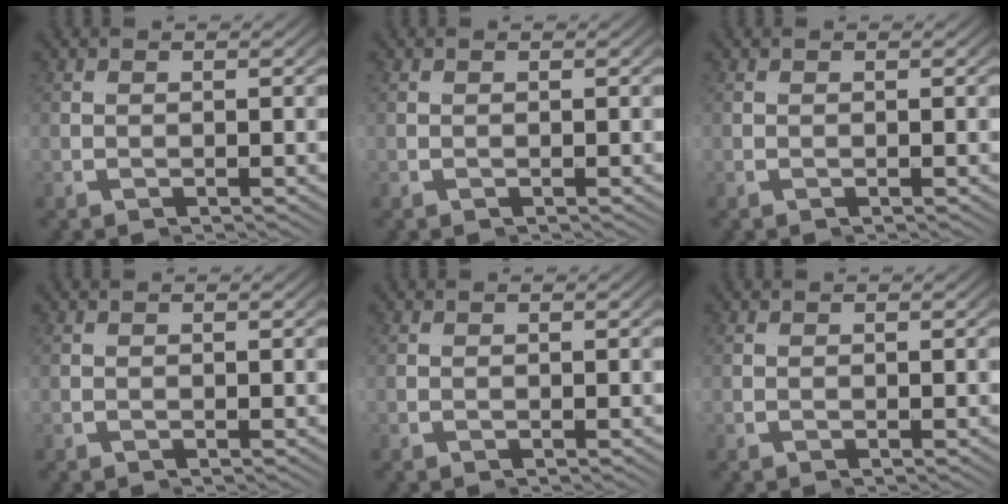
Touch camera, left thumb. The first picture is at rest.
{"total": 0.0}
{"total": 0.0}
{"total": 0.0}
{"total": 0.0}
{"total": 0.0}